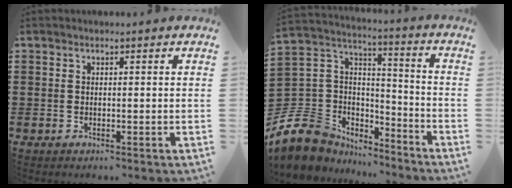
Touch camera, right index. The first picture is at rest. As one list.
[{"total": 10.5, "force": [-7.2, 7.3, 2.2], "torque": [-0.101, 0.004, -0.142]}]